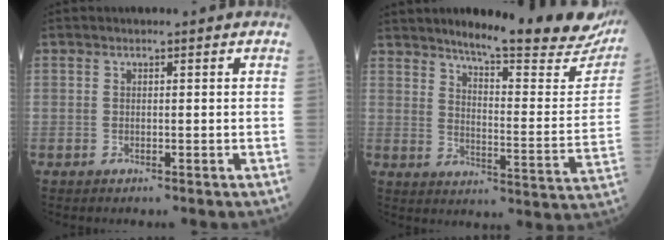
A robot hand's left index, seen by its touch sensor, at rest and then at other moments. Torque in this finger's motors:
{"motor_torque": [1.09, -1.05, 0.23, 0.08]}